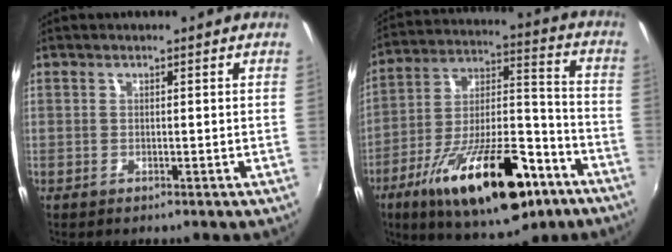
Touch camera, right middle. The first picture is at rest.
{"total": 25.5, "force": [-13.9, 9.3, 19.2], "torque": [-0.320, -0.011, -0.215]}